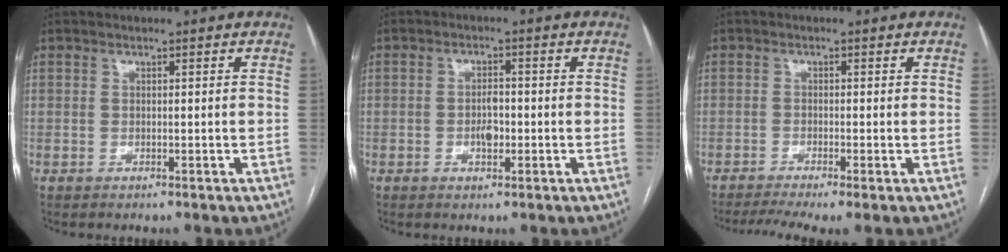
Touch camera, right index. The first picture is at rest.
{"total": 2.9, "force": [-0.7, 1.4, 2.4], "torque": [-0.041, 0.003, -0.009]}
{"total": 5.9, "force": [-4.0, 0.7, 4.3], "torque": [-0.076, -0.007, -0.070]}